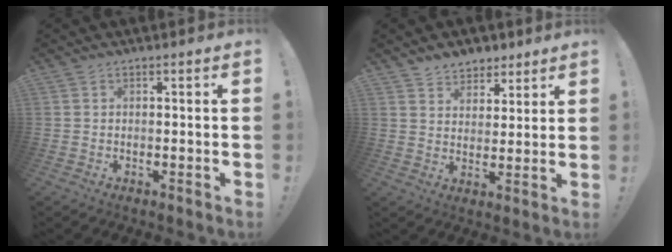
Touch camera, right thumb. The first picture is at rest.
{"total": 6.8, "force": [5.4, 4.2, 0.4], "torque": [0.001, -0.045, 0.104]}